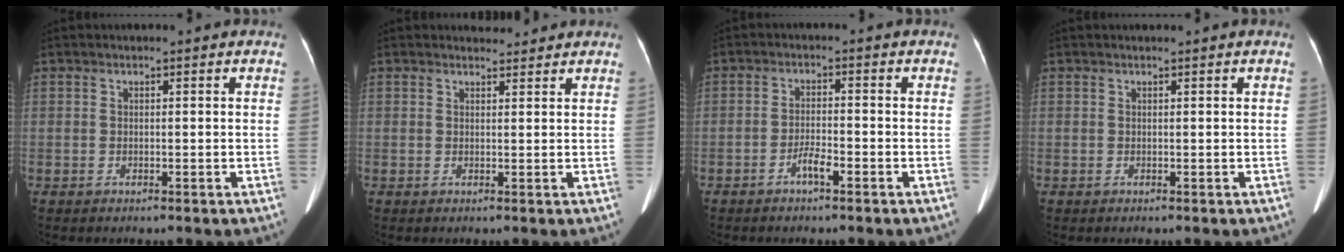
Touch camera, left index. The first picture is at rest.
{"total": 2.1, "force": [2.0, 0.6, -0.1], "torque": [-0.002, 0.003, 0.028]}
{"total": 2.7, "force": [-1.8, 0.3, 2.0], "torque": [-0.038, 0.001, -0.036]}
{"total": 0.0}